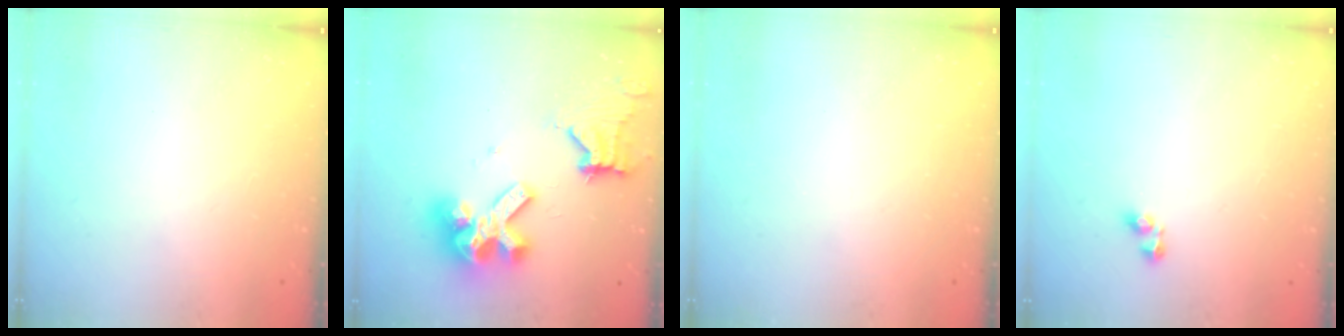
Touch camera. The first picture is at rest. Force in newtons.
{"total": 14.9, "press": 14.8, "slide": 1.6}
{"total": 0.0}
{"total": 2.8, "press": 2.8, "slide": 0.1}